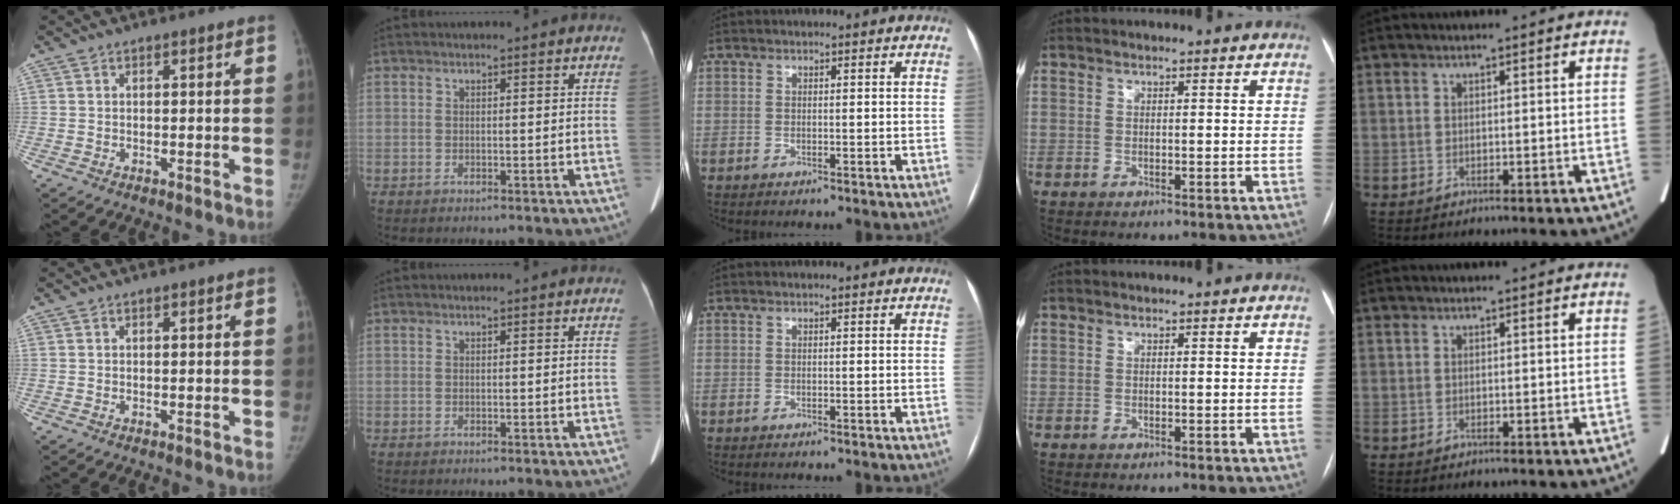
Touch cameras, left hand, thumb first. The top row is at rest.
{}